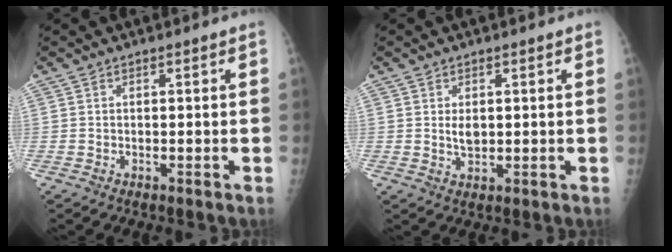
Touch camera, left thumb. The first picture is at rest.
{"total": 2.6, "force": [0.5, 1.6, 1.9], "torque": [-0.026, -0.006, 0.013]}